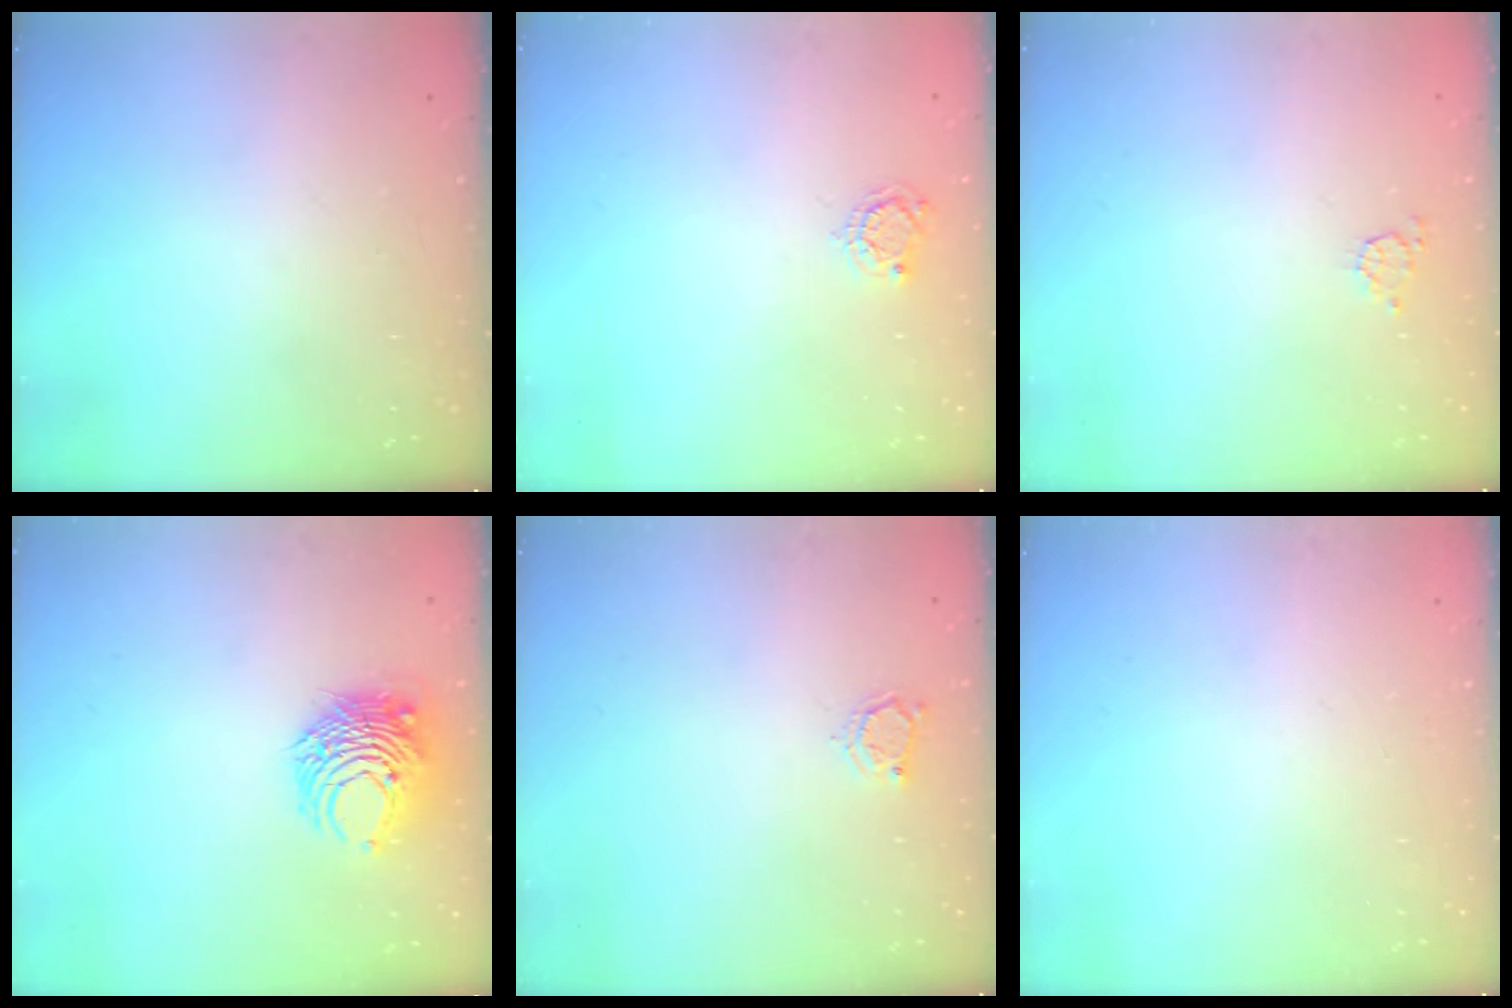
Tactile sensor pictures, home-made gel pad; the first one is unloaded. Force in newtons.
{"total": 4.1, "press": 4.1, "slide": 0.4}
{"total": 3.3, "press": 3.3, "slide": 0.3}
{"total": 8.4, "press": 8.4, "slide": 0.7}
{"total": 3.2, "press": 3.2, "slide": 0.4}
{"total": 0.0}